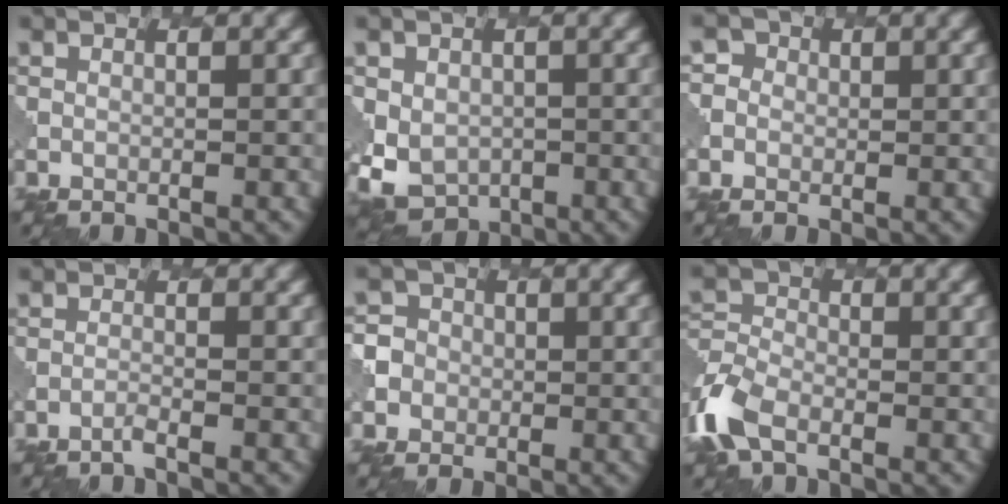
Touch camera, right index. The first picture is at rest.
{"total": 5.7, "force": [-0.9, 5.0, 2.7], "torque": [-0.055, -0.015, -0.006]}
{"total": 2.9, "force": [-0.1, 2.9, 0.5], "torque": [0.010, 0.014, -0.029]}
{"total": 0.6, "force": [-0.6, 0.0, 0.2], "torque": [-0.001, 0.001, -0.019]}
{"total": 3.8, "force": [-0.4, 3.7, 0.5], "torque": [0.004, 0.013, -0.027]}
{"total": 4.9, "force": [-2.8, 3.0, 2.8], "torque": [-0.075, -0.004, -0.066]}